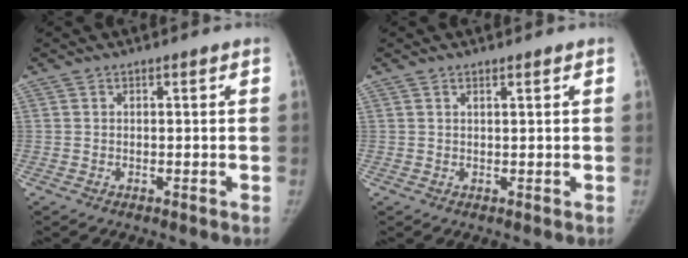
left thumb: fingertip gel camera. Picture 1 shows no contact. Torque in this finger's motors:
{"motor_torque": [-0.09, -0.09, 0.18, 0.80, -0.02]}